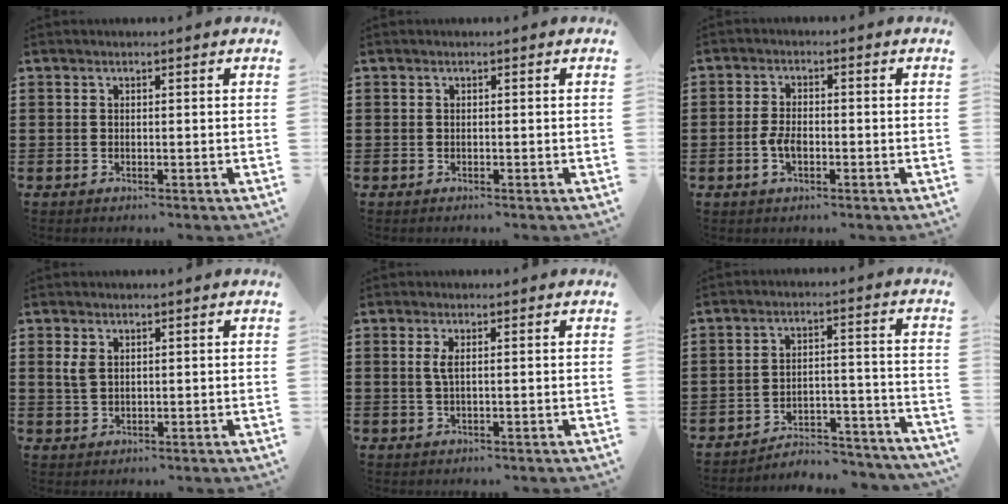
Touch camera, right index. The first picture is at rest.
{"total": 0.0}
{"total": 3.0, "force": [-1.0, 1.4, 2.5], "torque": [-0.062, -0.006, -0.021]}
{"total": 2.5, "force": [1.1, 1.5, 1.7], "torque": [-0.038, 0.006, 0.020]}
{"total": 1.8, "force": [0.3, 0.3, 1.7], "torque": [-0.035, 0.000, 0.004]}
{"total": 4.8, "force": [-4.7, 0.7, 0.9], "torque": [-0.017, 0.009, -0.096]}